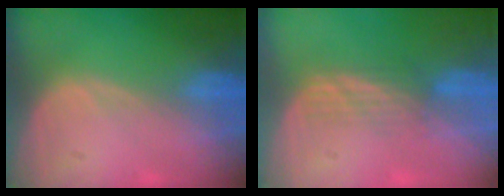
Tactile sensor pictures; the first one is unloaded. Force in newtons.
{"total": 2.9, "press": 2.6, "slide": 1.3}